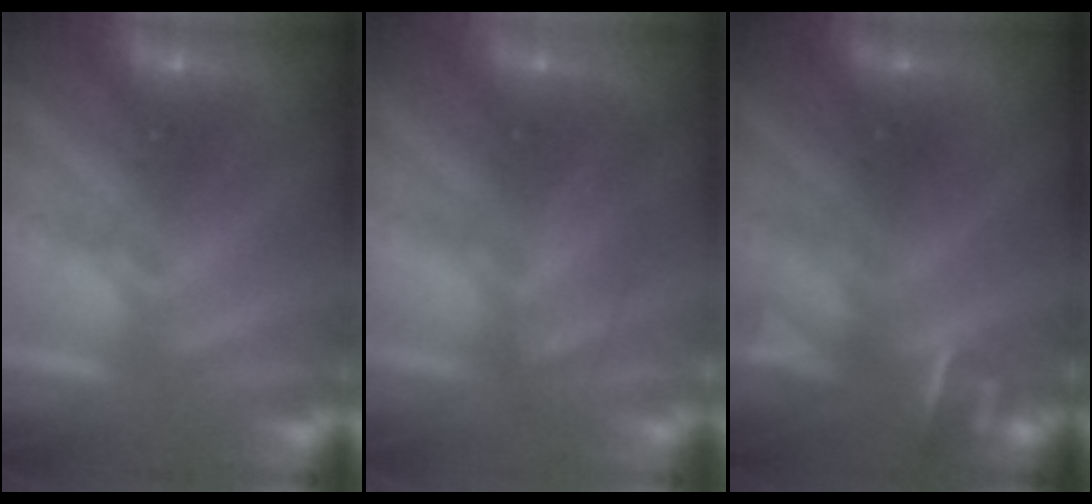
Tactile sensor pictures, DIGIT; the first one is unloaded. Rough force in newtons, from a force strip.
{"total": 2.4}
{"total": 3.2}